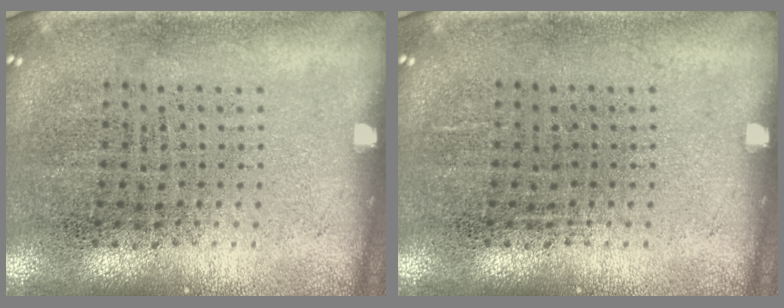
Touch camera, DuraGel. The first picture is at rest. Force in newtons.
{"total": 0.0}